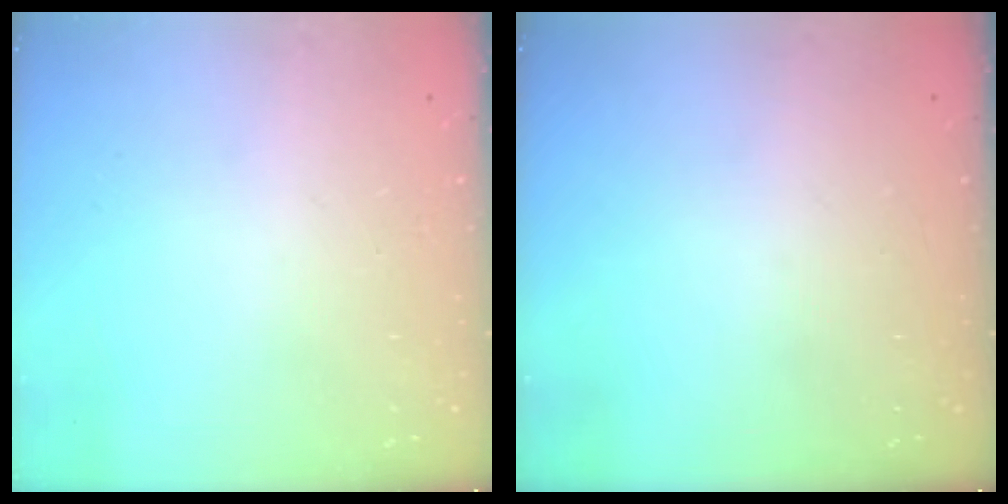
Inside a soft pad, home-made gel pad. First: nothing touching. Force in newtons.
{"total": 0.0}